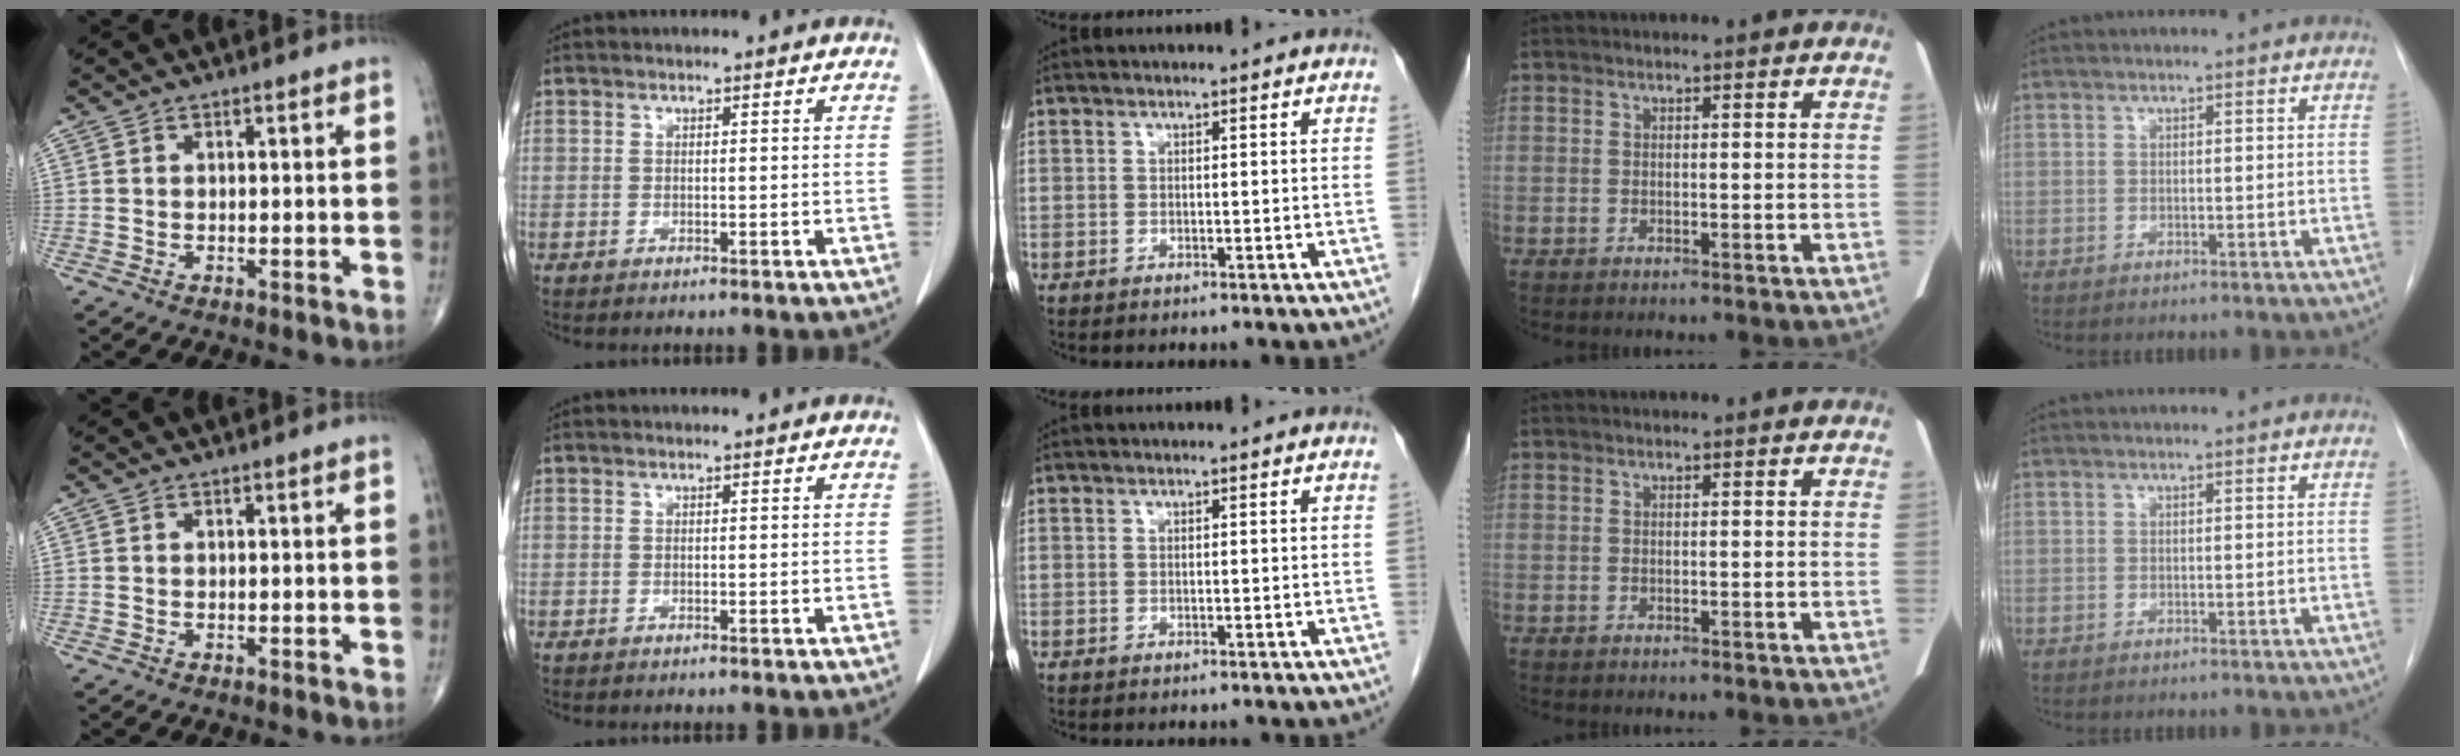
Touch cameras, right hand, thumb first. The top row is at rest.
{}